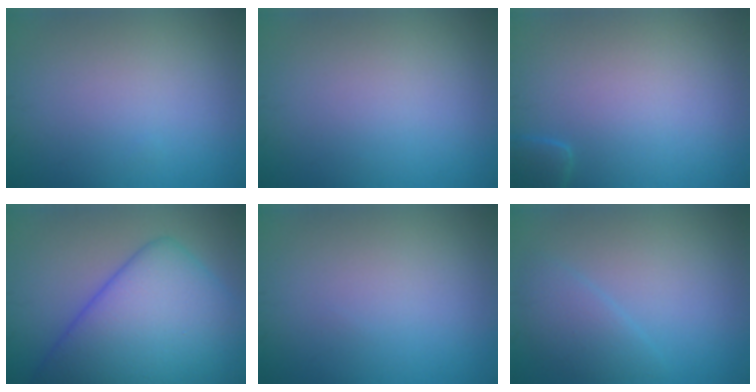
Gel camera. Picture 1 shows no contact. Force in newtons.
{"total": 0.0}
{"total": 1.7, "press": 1.7, "slide": 0.2}
{"total": 12.6, "press": 12.6, "slide": 0.1}
{"total": 0.0}
{"total": 2.3, "press": 2.3, "slide": 0.3}